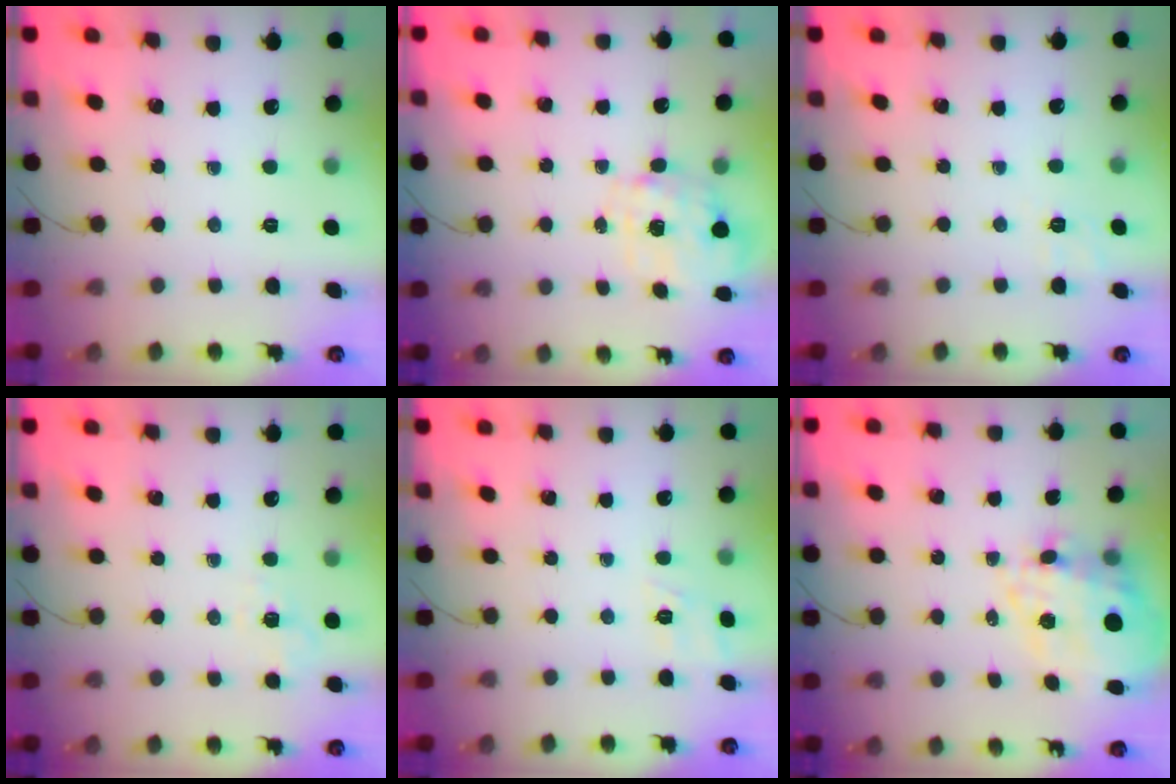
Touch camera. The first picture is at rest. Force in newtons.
{"total": 2.7, "press": 2.6, "slide": 0.9}
{"total": 2.7, "press": 2.2, "slide": 1.6}
{"total": 2.4, "press": 1.7, "slide": 1.7}
{"total": 3.2, "press": 2.6, "slide": 1.8}
{"total": 16.1, "press": 15.6, "slide": 3.8}